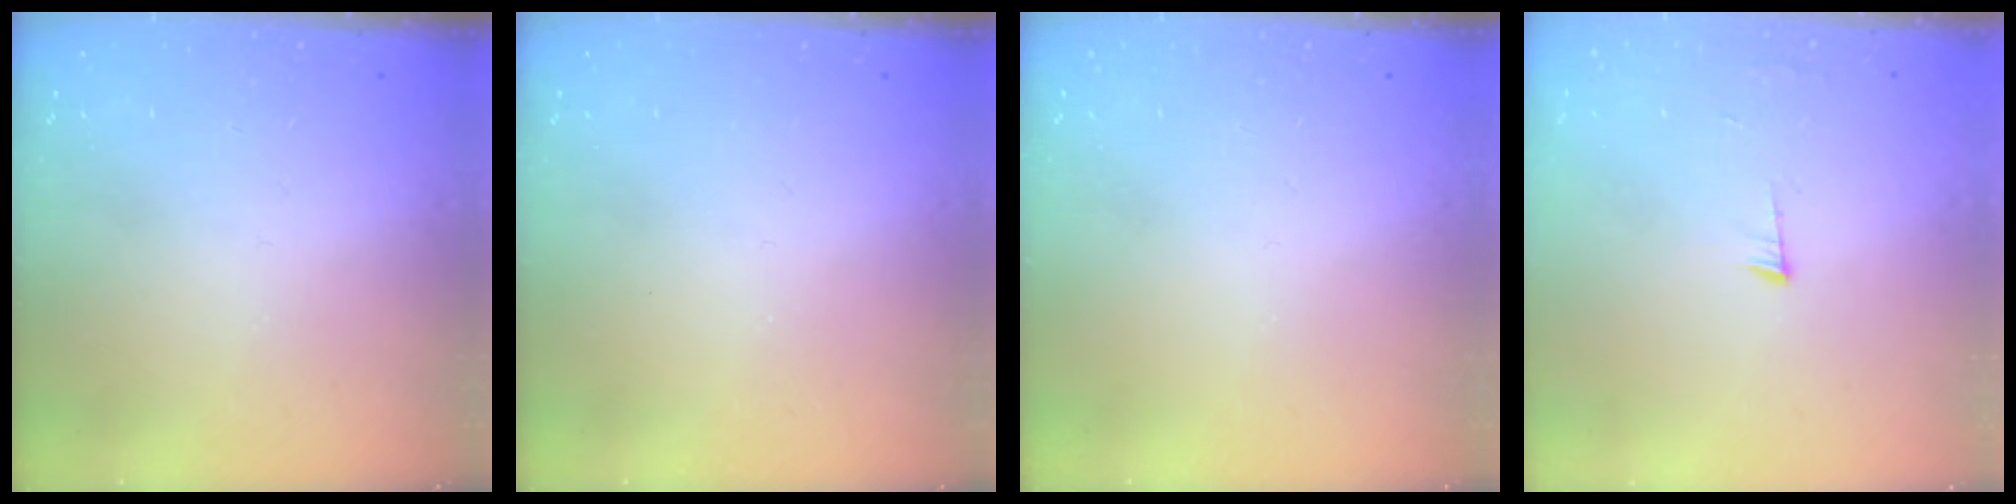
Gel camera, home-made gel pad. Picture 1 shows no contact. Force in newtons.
{"total": 0.0}
{"total": 0.0}
{"total": 2.8, "press": 2.7, "slide": 0.5}